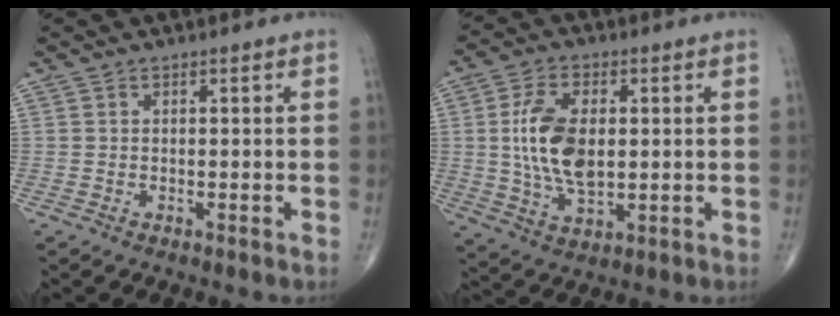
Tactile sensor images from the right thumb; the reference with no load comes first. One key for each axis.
{"total": 12.4, "fx": 1.1, "fy": 6.8, "fz": 10.4, "tx": -0.193, "ty": -0.005, "tz": 0.024}